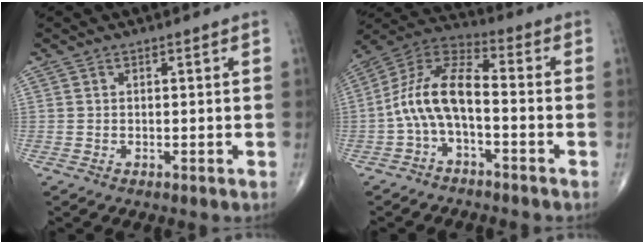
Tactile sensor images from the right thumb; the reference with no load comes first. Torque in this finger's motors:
{"motor_torque": [0.21, 0.17, 1.28, -0.44, 0.17]}